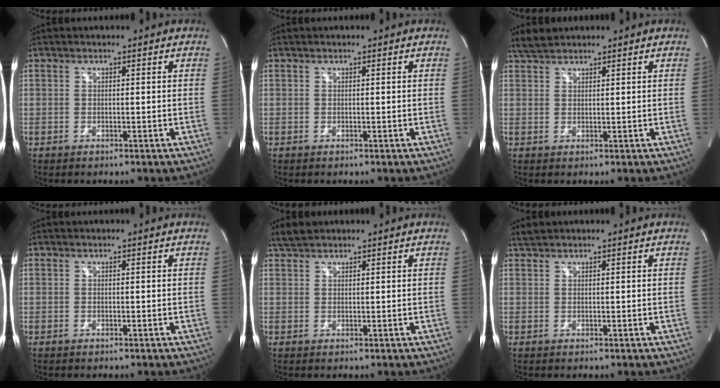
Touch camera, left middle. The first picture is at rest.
{"total": 0.0}
{"total": 2.6, "force": [2.5, 0.5, 0.7], "torque": [-0.017, 0.012, 0.050]}
{"total": 0.0}
{"total": 2.5, "force": [2.3, 0.7, 0.8], "torque": [-0.017, 0.012, 0.045]}
{"total": 1.2, "force": [1.2, 0.1, 0.2], "torque": [-0.010, 0.011, 0.030]}